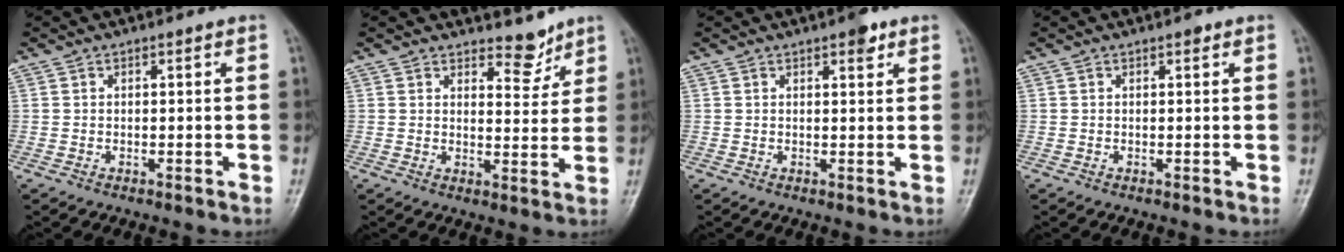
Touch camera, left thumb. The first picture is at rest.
{"total": 4.6, "force": [3.8, 2.1, 1.3], "torque": [0.007, -0.032, 0.058]}
{"total": 2.8, "force": [1.7, 1.1, 1.9], "torque": [-0.018, -0.005, 0.020]}
{"total": 0.7, "force": [0.4, 0.4, 0.5], "torque": [-0.003, 0.000, 0.002]}